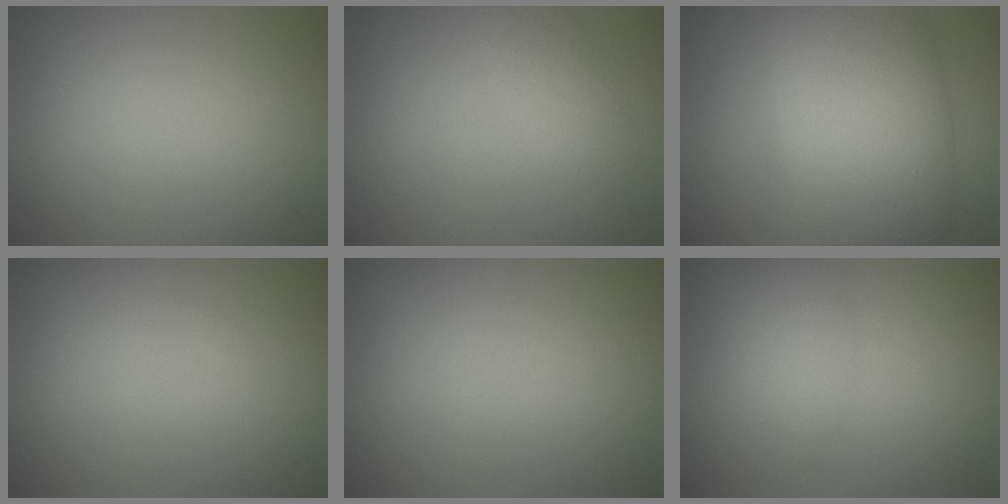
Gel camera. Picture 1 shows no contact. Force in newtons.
{"total": 2.0, "press": 2.0, "slide": 0.2}
{"total": 11.8, "press": 11.8, "slide": 0.5}
{"total": 0.0}
{"total": 0.0}
{"total": 2.2, "press": 2.1, "slide": 0.2}